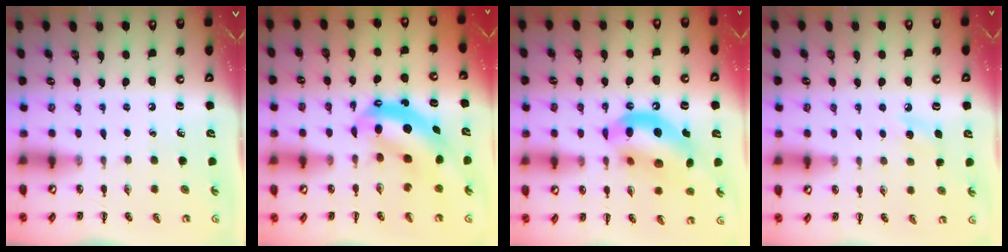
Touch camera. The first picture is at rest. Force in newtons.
{"total": 7.0, "press": 6.8, "slide": 1.7}
{"total": 16.3, "press": 15.7, "slide": 4.1}
{"total": 5.5, "press": 5.3, "slide": 1.6}